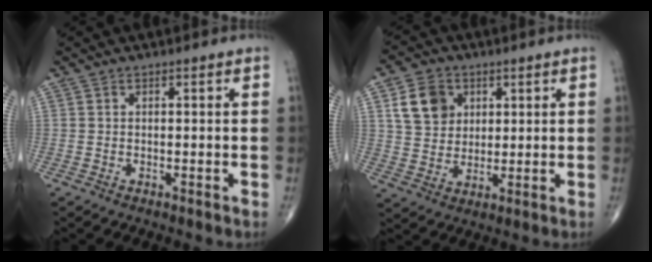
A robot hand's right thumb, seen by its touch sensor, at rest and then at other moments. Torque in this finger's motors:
{"motor_torque": [0.03, 1.44, 0.23, -0.10, 0.01]}